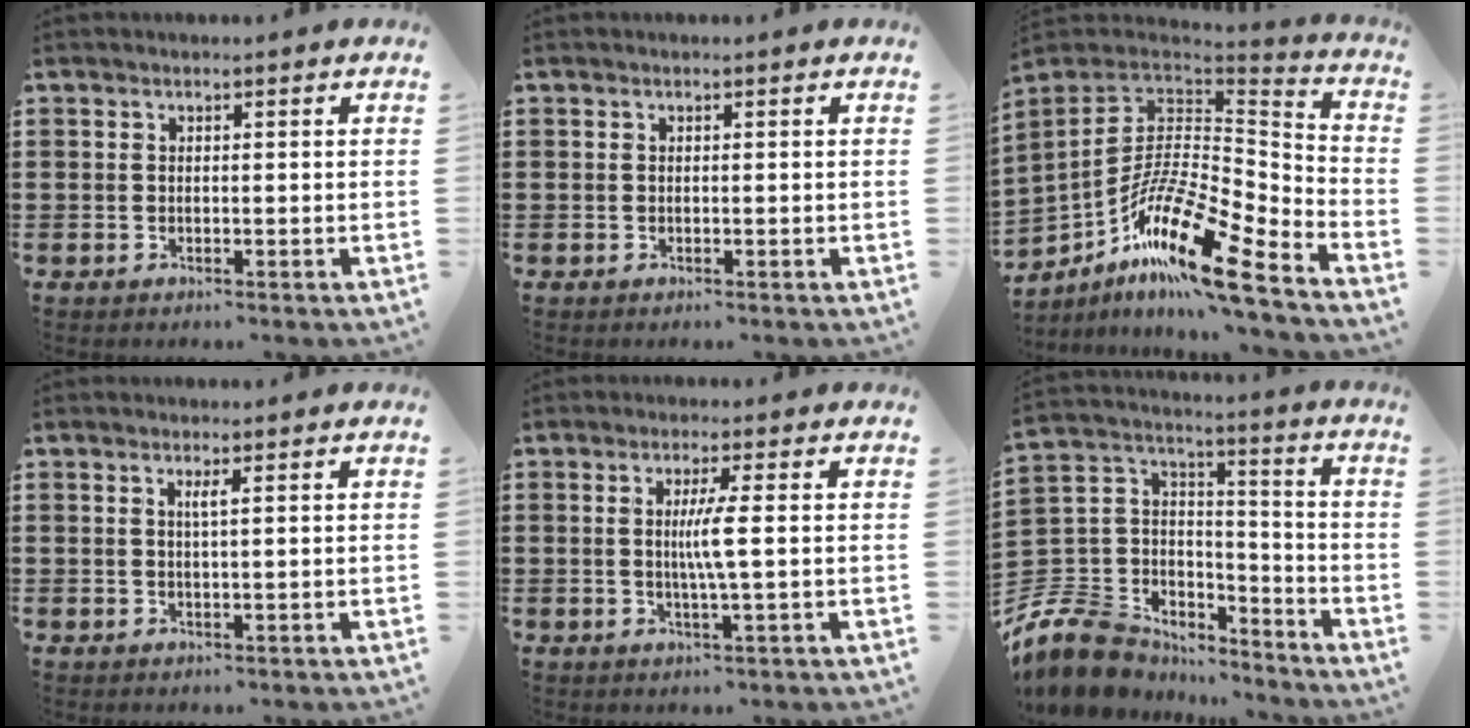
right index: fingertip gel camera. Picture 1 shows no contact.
{"total": 0.0}
{"total": 17.8, "force": [-11.3, 4.7, 12.9], "torque": [-0.261, 0.016, -0.210]}
{"total": 1.3, "force": [0.4, -0.1, 1.2], "torque": [-0.024, -0.001, 0.006]}
{"total": 4.1, "force": [0.3, -0.5, 4.0], "torque": [-0.075, -0.008, 0.000]}
{"total": 10.7, "force": [-8.2, 6.5, 2.5], "torque": [-0.103, 0.009, -0.163]}